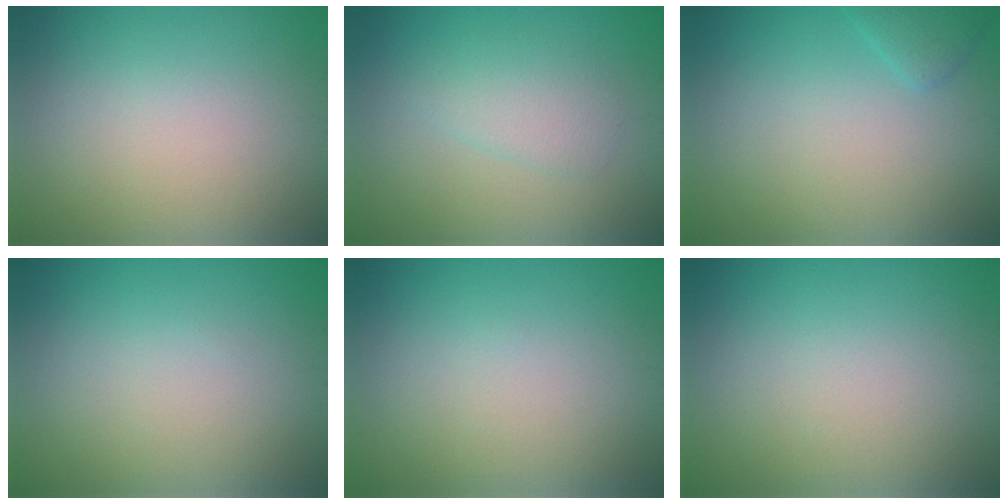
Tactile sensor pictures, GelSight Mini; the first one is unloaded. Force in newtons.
{"total": 2.3, "press": 2.3, "slide": 0.2}
{"total": 1.4, "press": 1.4, "slide": 0.1}
{"total": 0.0}
{"total": 0.0}
{"total": 0.0}